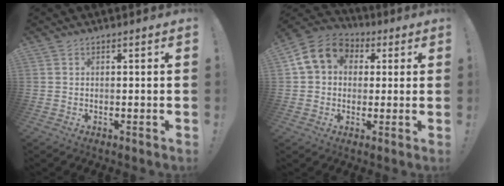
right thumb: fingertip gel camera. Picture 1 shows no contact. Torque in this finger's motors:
{"motor_torque": [0.23, 0.34, 0.07, 0.05, 0.05]}